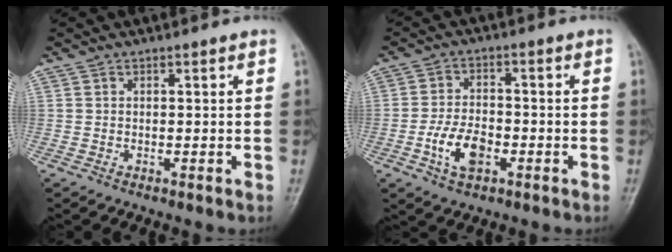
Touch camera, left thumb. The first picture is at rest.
{"total": 7.3, "force": [-2.7, 4.3, 5.3], "torque": [-0.095, 0.014, -0.051]}